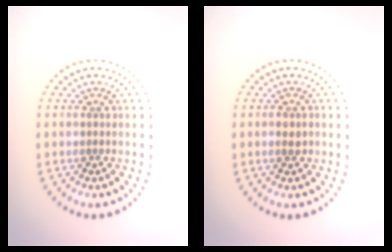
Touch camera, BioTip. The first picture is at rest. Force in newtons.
{"total": 1.1, "press": 1.1, "slide": 0.1}